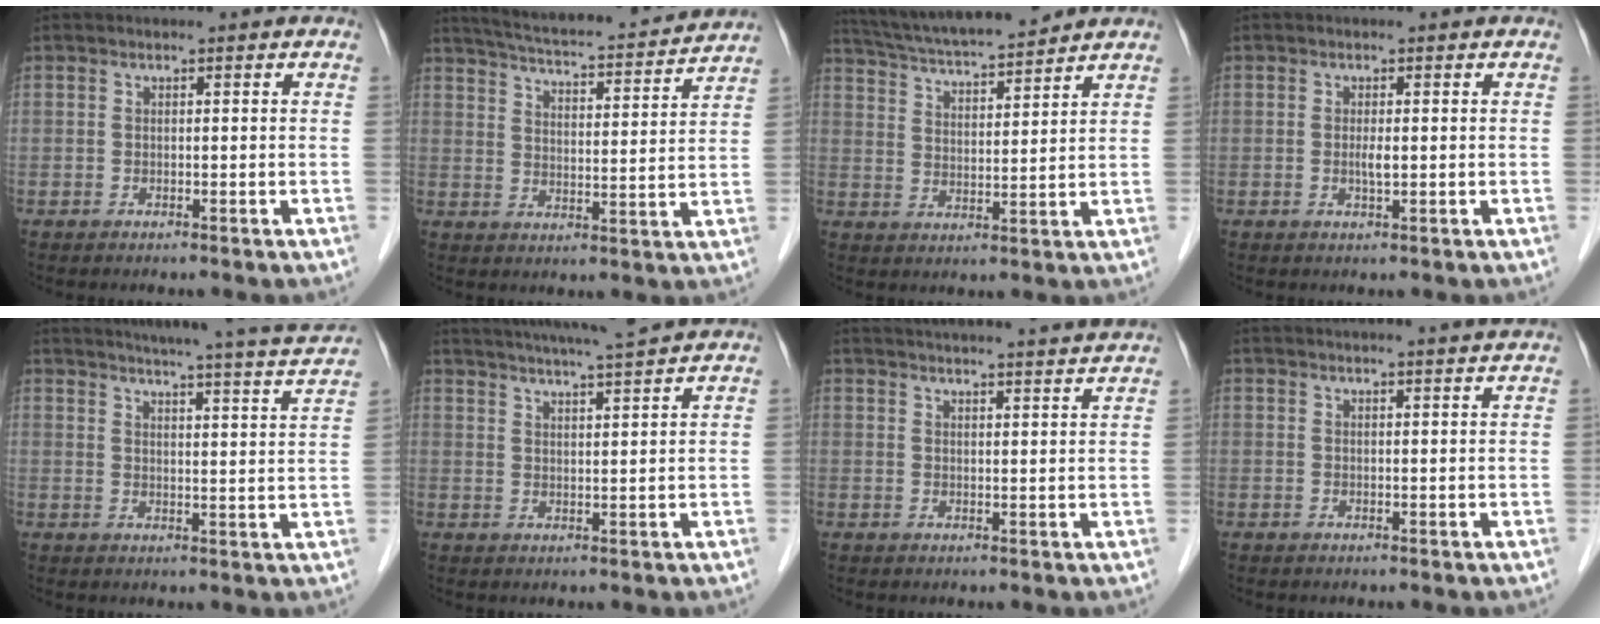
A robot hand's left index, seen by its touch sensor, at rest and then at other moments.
{"total": 17.7, "force": [16.5, 1.3, 6.2], "torque": [-0.107, 0.003, 0.231]}
{"total": 13.3, "force": [12.2, 0.8, 5.3], "torque": [-0.099, 0.018, 0.203]}
{"total": 1.3, "force": [0.0, 0.2, 1.3], "torque": [-0.028, -0.002, 0.000]}
{"total": 19.4, "force": [18.2, -0.4, 6.8], "torque": [-0.105, -0.041, 0.220]}
{"total": 11.3, "force": [10.4, -0.8, 4.6], "torque": [-0.083, 0.018, 0.146]}
{"total": 17.4, "force": [16.5, -0.4, 5.5], "torque": [-0.089, -0.003, 0.213]}
{"total": 8.6, "force": [7.9, -0.7, 3.3], "torque": [-0.041, 0.018, 0.084]}